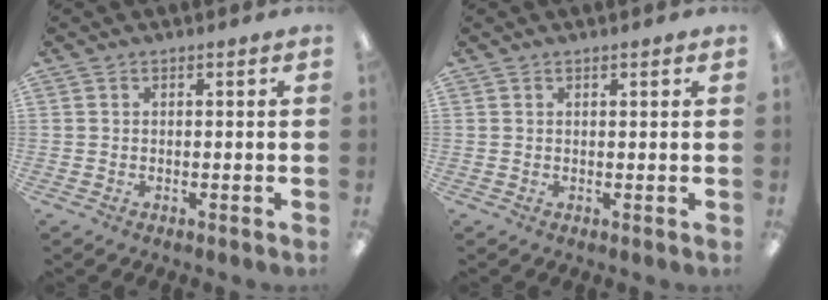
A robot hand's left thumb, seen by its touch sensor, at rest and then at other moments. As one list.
[{"total": 0.8, "force": [0.6, 0.1, 0.5], "torque": [-0.010, 0.001, 0.010]}]